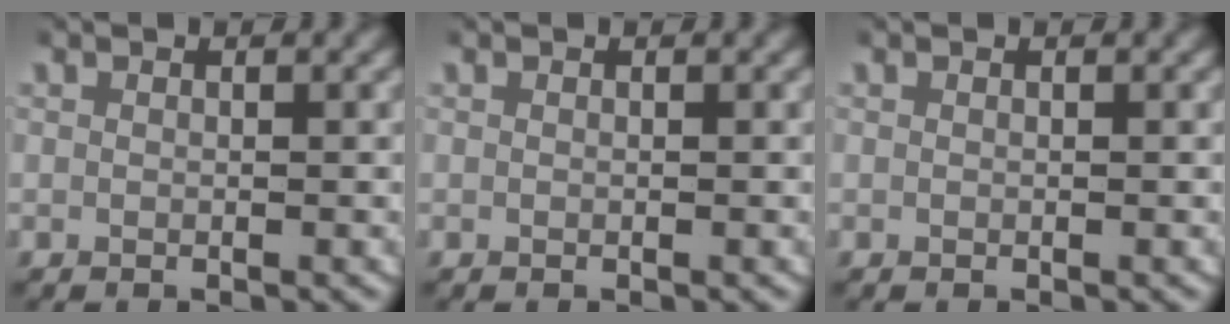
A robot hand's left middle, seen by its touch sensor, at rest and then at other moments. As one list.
[{"total": 0.0}, {"total": 0.0}]